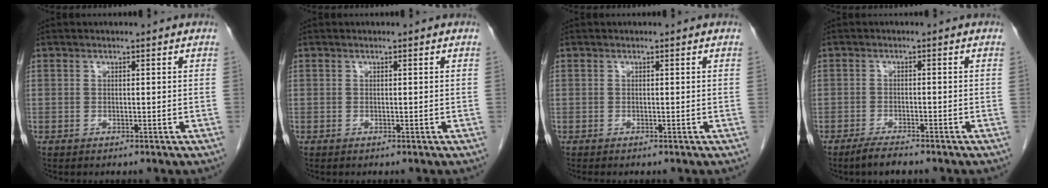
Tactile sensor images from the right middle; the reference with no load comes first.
{"total": 0.0}
{"total": 0.5, "force": [-0.4, 0.0, 0.2], "torque": [-0.001, 0.000, -0.007]}
{"total": 2.9, "force": [-2.4, 0.3, 1.6], "torque": [-0.037, -0.006, -0.044]}